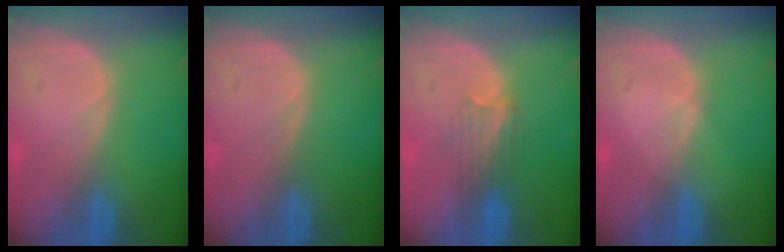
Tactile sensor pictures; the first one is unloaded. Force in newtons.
{"total": 0.0}
{"total": 3.3, "press": 3.2, "slide": 0.8}
{"total": 0.6, "press": 0.5, "slide": 0.2}